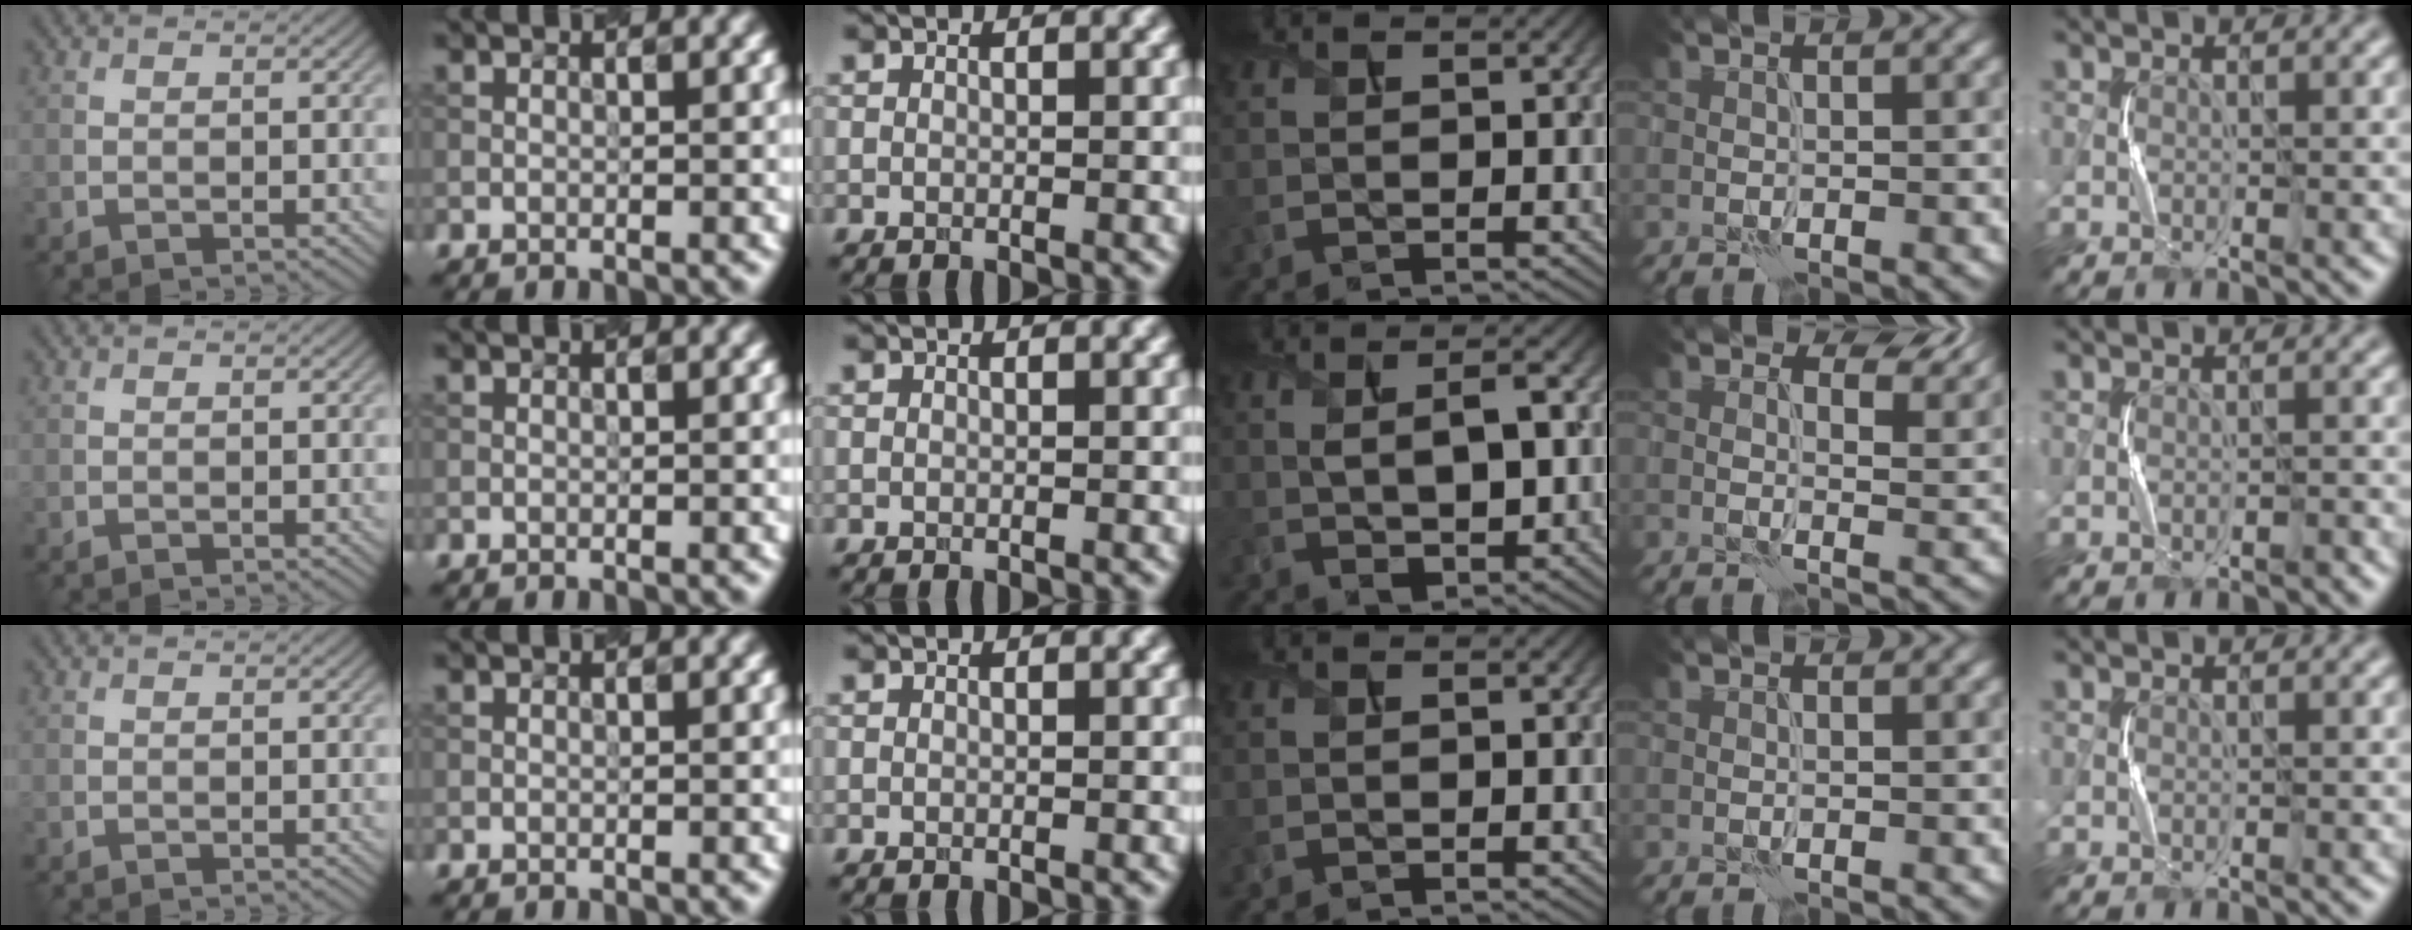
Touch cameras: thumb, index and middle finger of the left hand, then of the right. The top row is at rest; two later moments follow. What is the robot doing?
{"motion": "squeeze", "object": "stress ball aka squeeze ball"}